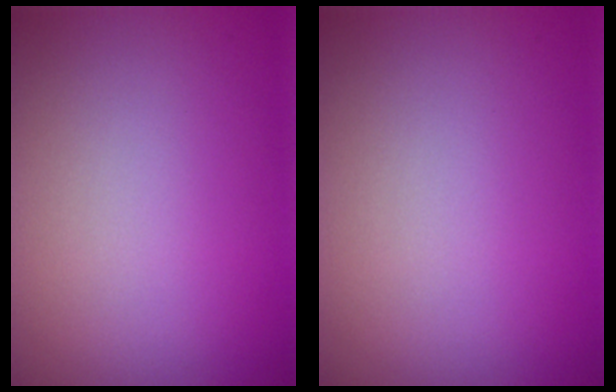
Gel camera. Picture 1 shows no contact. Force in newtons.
{"total": 0.0}